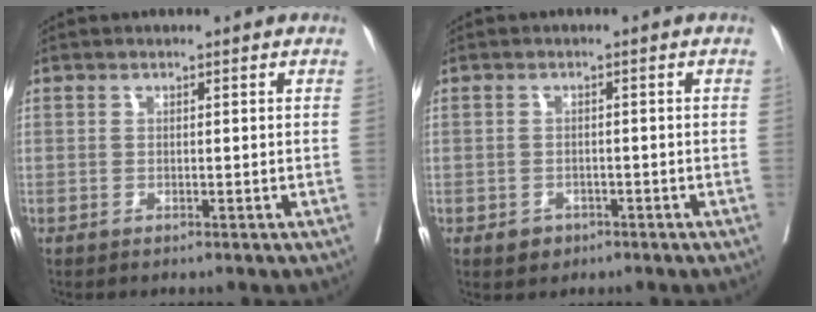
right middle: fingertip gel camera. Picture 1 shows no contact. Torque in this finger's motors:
{"motor_torque": [0.39, -0.34, 0.11, 0.00]}